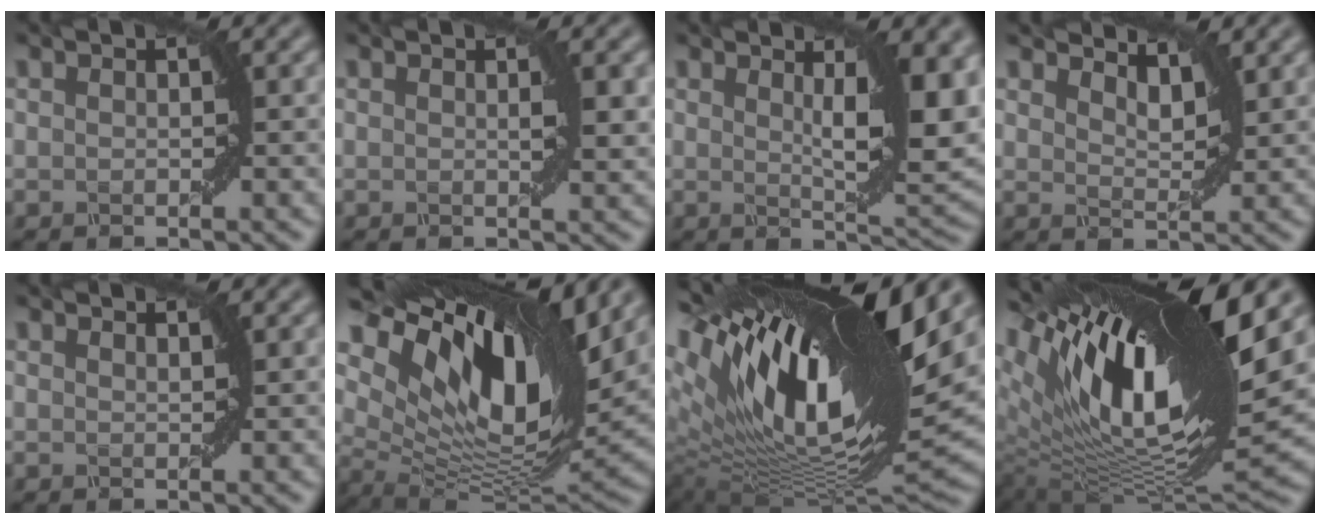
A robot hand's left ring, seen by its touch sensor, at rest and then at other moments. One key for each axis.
{"total": 1.6, "fx": 0.4, "fy": 0.4, "fz": 1.5, "tx": -0.015, "ty": 0.002, "tz": 0.008}
{"total": 8.9, "fx": 2.5, "fy": 2.7, "fz": 8.2, "tx": -0.090, "ty": 0.004, "tz": 0.036}
{"total": 2.7, "fx": 2.5, "fy": 0.5, "fz": 0.8, "tx": -0.024, "ty": -0.003, "tz": 0.036}
{"total": 0.9, "fx": 0.8, "fy": 0.2, "fz": 0.1, "tx": 0.003, "ty": -0.003, "tz": 0.008}
{"total": 14.6, "fx": 6.9, "fy": 6.8, "fz": 10.9, "tx": -0.196, "ty": 0.013, "tz": 0.126}
{"total": 18.1, "fx": 7.3, "fy": 6.2, "fz": 15.4, "tx": -0.283, "ty": 0.026, "tz": 0.128}
{"total": 16.6, "fx": 7.4, "fy": 5.6, "fz": 13.8, "tx": -0.252, "ty": 0.013, "tz": 0.138}